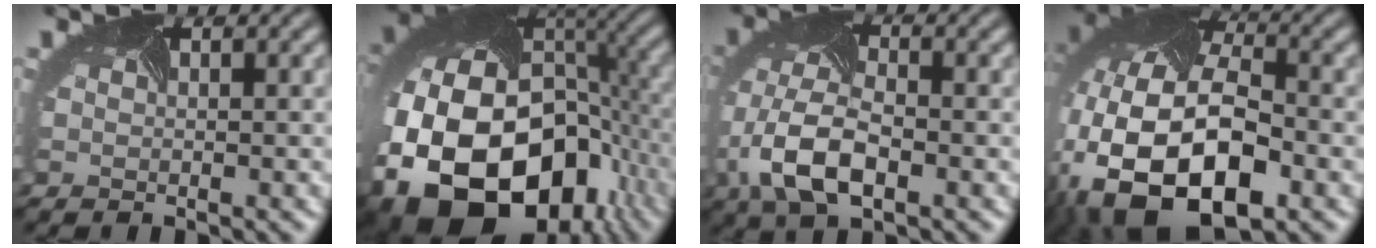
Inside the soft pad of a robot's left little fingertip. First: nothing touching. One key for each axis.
{"total": 20.7, "fx": -8.1, "fy": 14.0, "fz": 12.8, "tx": -0.256, "ty": -0.043, "tz": -0.110}
{"total": 7.0, "fx": -2.4, "fy": 3.8, "fz": 5.4, "tx": -0.132, "ty": -0.010, "tz": -0.051}
{"total": 17.4, "fx": -5.1, "fy": 10.8, "fz": 12.7, "tx": -0.260, "ty": -0.028, "tz": -0.079}